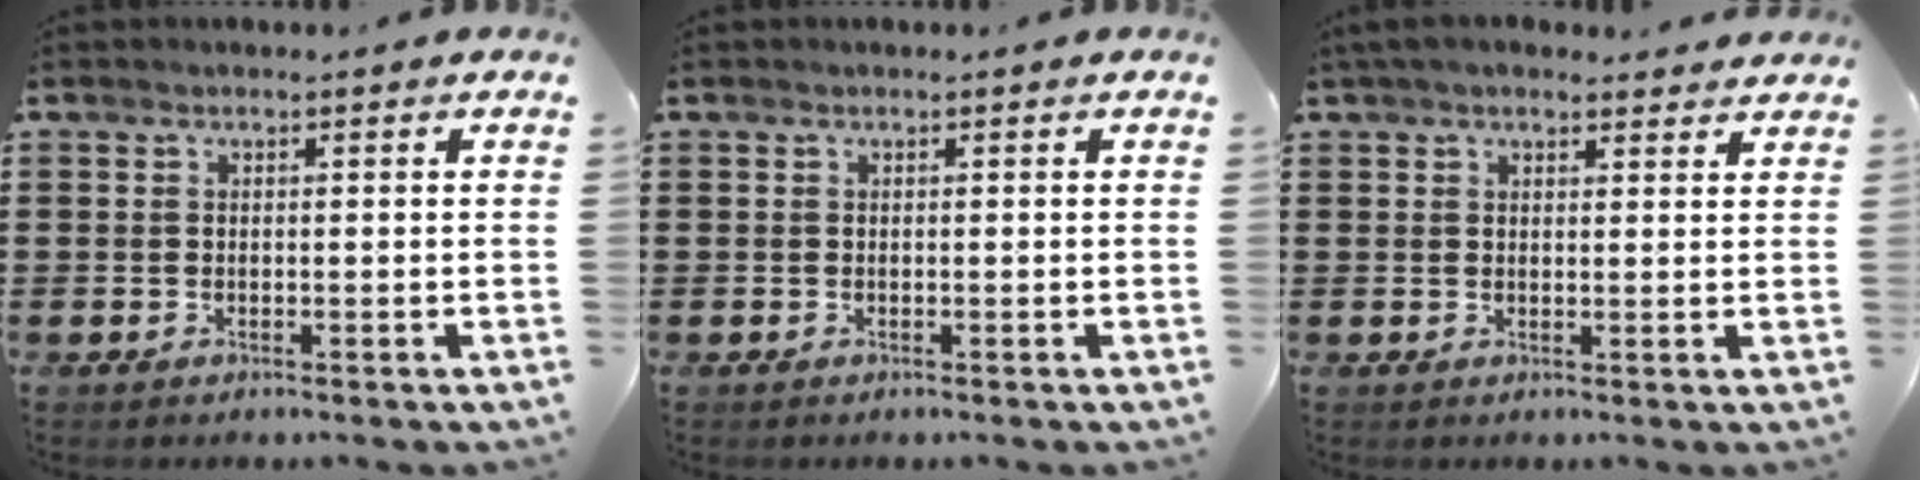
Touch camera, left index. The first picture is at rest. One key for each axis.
{"total": 0.0}
{"total": 3.2, "fx": 2.8, "fy": 0.8, "fz": 1.3, "tx": -0.032, "ty": 0.002, "tz": 0.052}